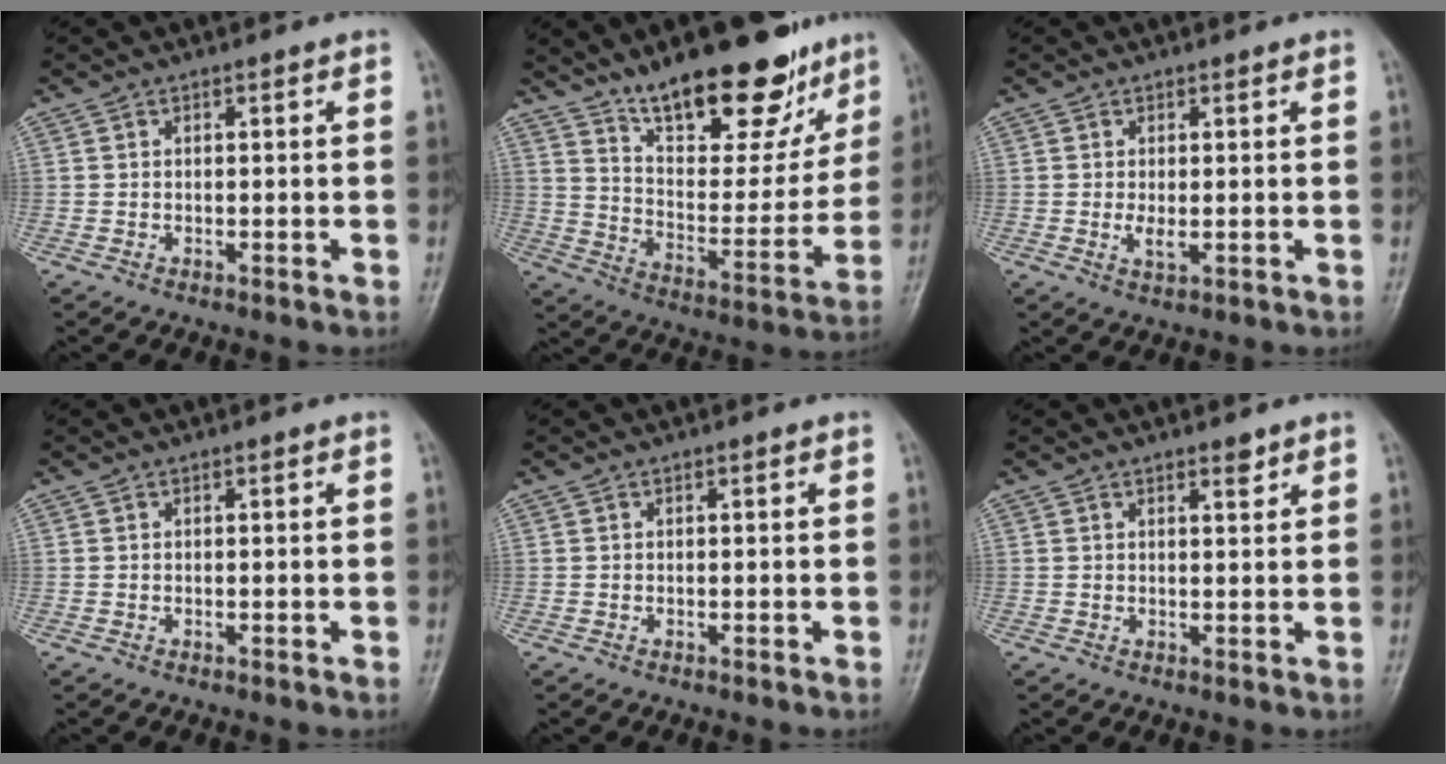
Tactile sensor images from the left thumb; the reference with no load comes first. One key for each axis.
{"total": 23.0, "fx": 16.1, "fy": 8.9, "fz": 13.8, "tx": -0.151, "ty": -0.084, "tz": 0.253}
{"total": 2.0, "fx": 0.1, "fy": 0.9, "fz": 1.8, "tx": -0.034, "ty": -0.006, "tz": 0.005}
{"total": 0.0}
{"total": 0.0}
{"total": 1.8, "fx": 1.4, "fy": 0.6, "fz": 1.0, "tx": -0.007, "ty": -0.009, "tz": 0.020}